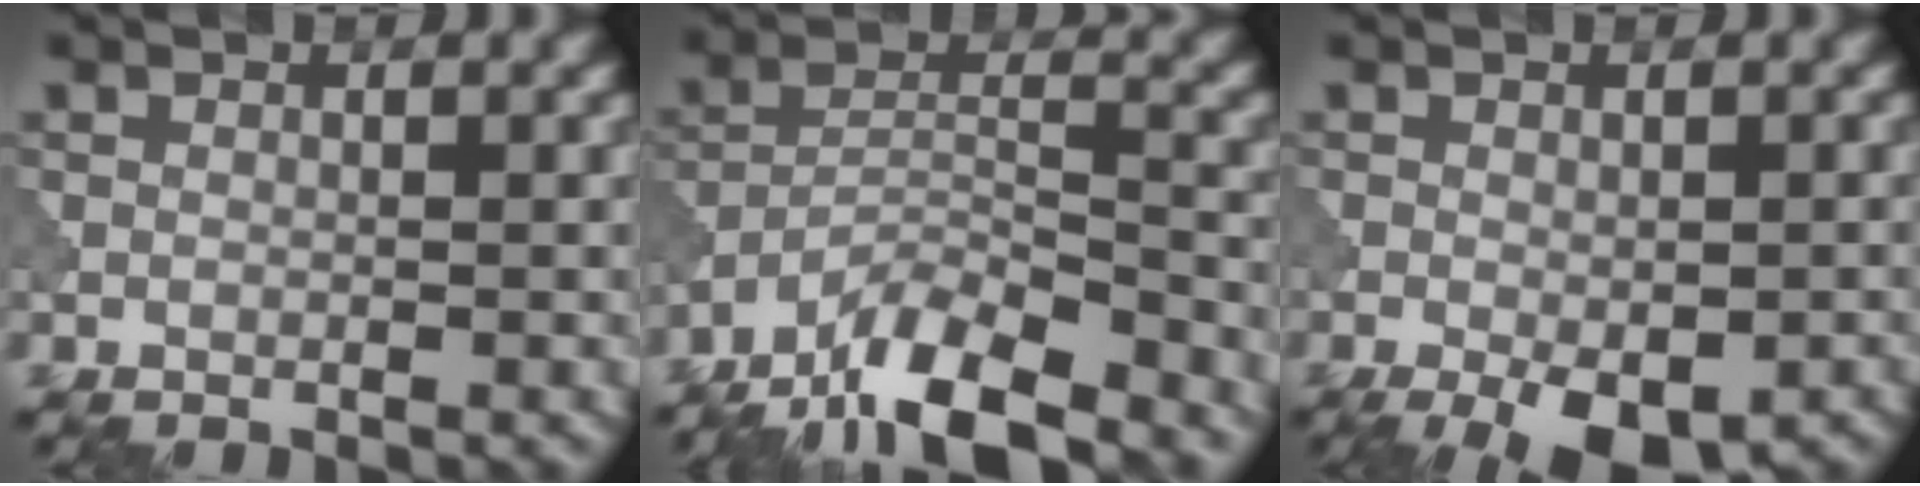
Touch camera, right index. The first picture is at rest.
{"total": 9.8, "force": [-7.9, 2.3, 5.3], "torque": [-0.088, 0.007, -0.148]}
{"total": 6.4, "force": [-3.2, 2.7, 4.8], "torque": [-0.070, -0.014, -0.037]}